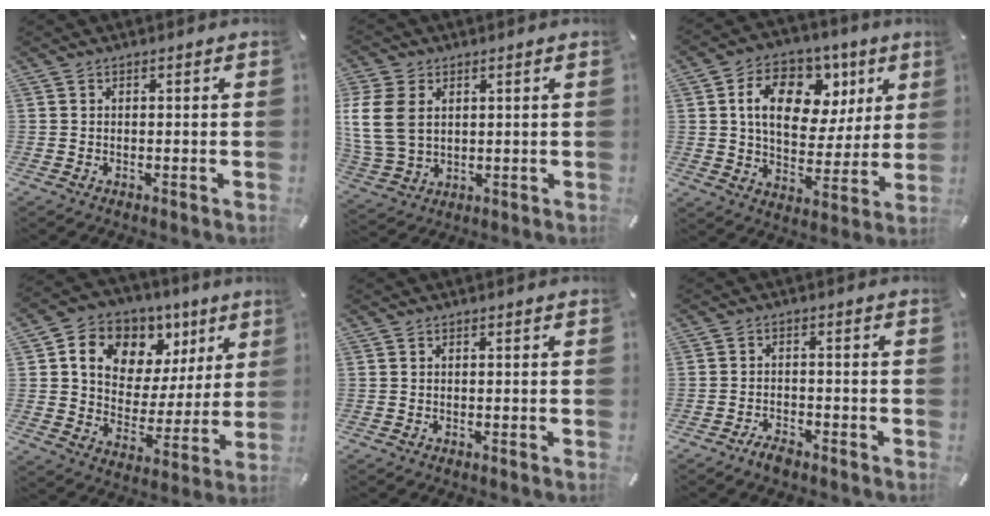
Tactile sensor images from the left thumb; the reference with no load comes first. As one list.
[{"total": 10.9, "force": [2.2, 8.3, 6.8], "torque": [-0.177, 0.008, 0.041]}, {"total": 15.8, "force": [6.0, 11.1, 9.6], "torque": [-0.147, -0.015, 0.107]}, {"total": 12.3, "force": [6.4, 9.5, 4.6], "torque": [-0.081, -0.043, 0.120]}, {"total": 0.0}, {"total": 3.0, "force": [-2.6, 1.1, 1.2], "torque": [-0.027, 0.012, -0.051]}]